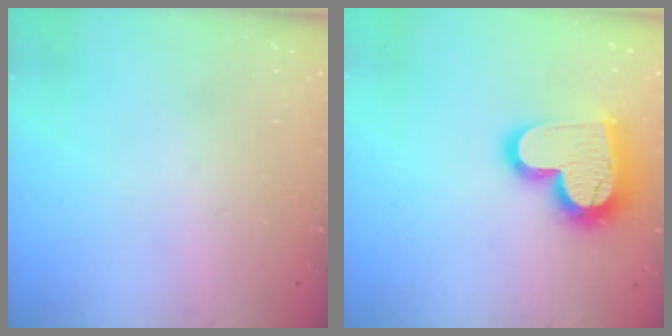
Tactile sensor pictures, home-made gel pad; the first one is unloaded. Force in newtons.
{"total": 18.4, "press": 18.4, "slide": 1.4}